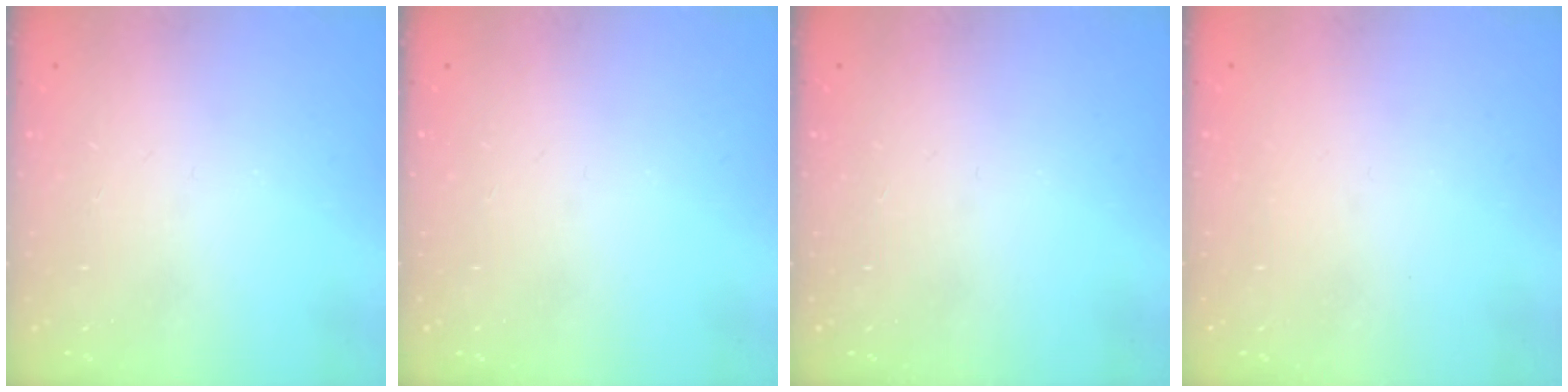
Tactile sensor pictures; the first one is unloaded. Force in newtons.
{"total": 0.0}
{"total": 0.0}
{"total": 0.8, "press": 0.7, "slide": 0.3}